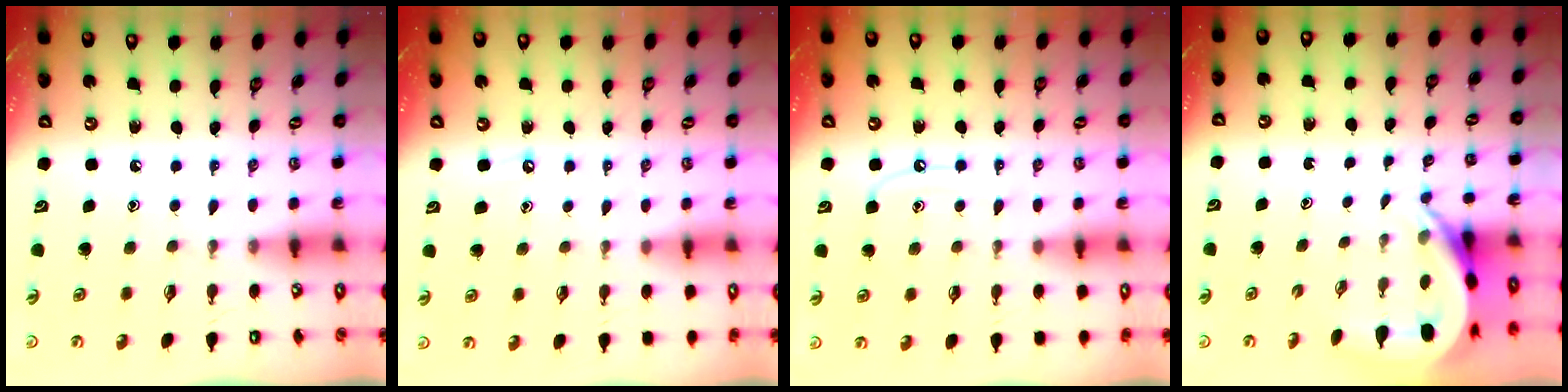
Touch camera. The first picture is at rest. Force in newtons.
{"total": 2.6, "press": 2.6, "slide": 0.4}
{"total": 5.8, "press": 5.8, "slide": 0.5}
{"total": 4.1, "press": 4.1, "slide": 0.2}